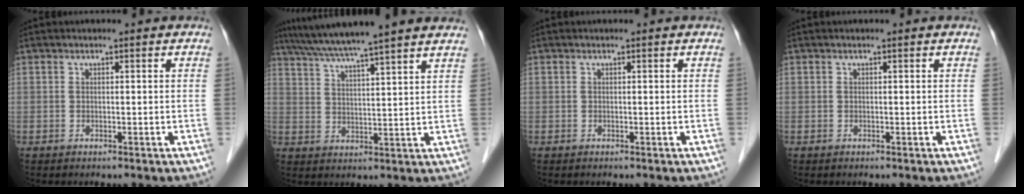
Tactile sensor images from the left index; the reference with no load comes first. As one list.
[{"total": 14.5, "force": [12.3, -0.9, 7.6], "torque": [-0.131, 0.027, 0.172]}, {"total": 0.0}, {"total": 0.0}]